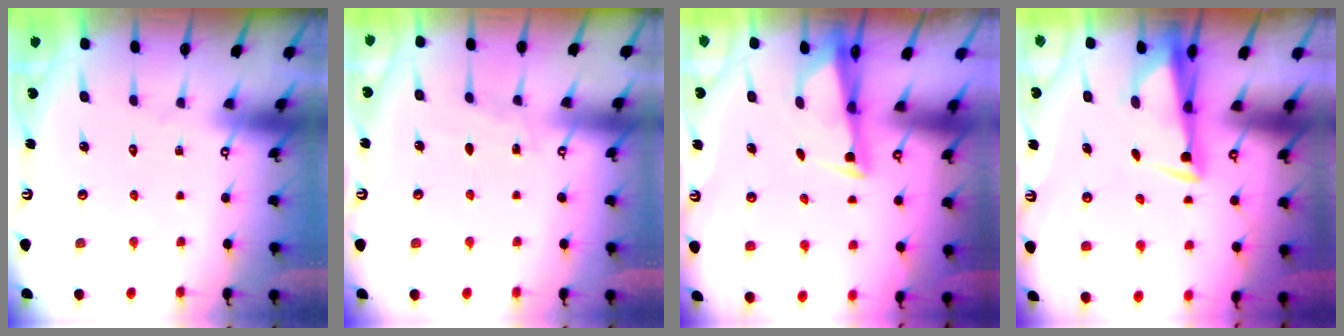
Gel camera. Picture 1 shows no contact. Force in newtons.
{"total": 4.4, "press": 4.3, "slide": 0.6}
{"total": 2.7, "press": 2.6, "slide": 0.7}
{"total": 3.4, "press": 3.3, "slide": 0.7}